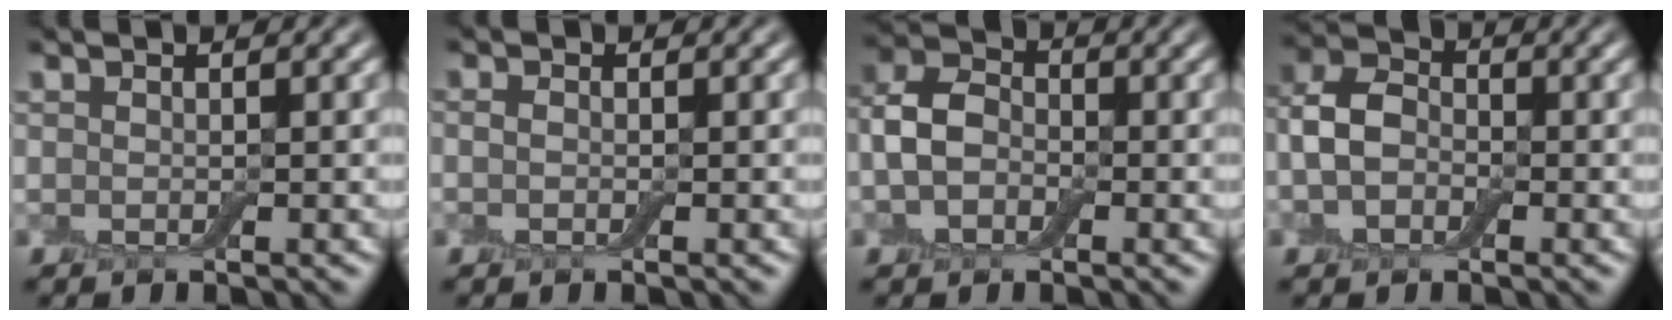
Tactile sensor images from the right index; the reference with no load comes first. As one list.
[{"total": 0.7, "force": [-0.1, 0.5, 0.5], "torque": [-0.012, 0.002, -0.003]}, {"total": 4.1, "force": [-0.7, 3.1, 2.6], "torque": [-0.055, 0.010, -0.025]}, {"total": 4.1, "force": [-0.7, 3.1, 2.6], "torque": [-0.055, 0.010, -0.026]}]